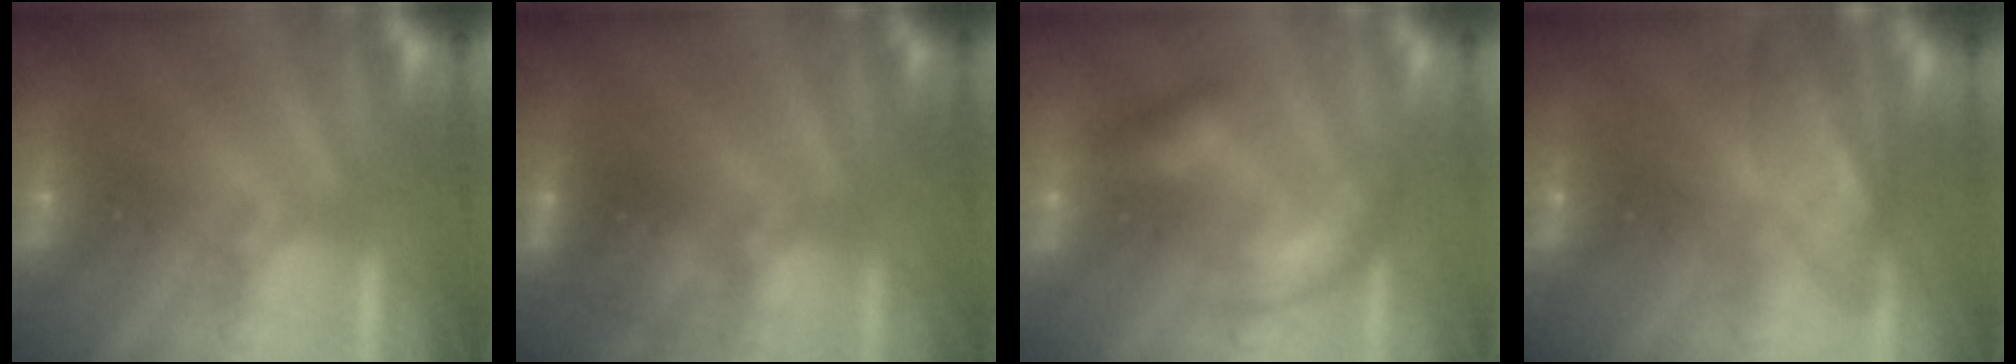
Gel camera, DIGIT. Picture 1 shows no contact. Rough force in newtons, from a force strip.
{"total": 2.8}
{"total": 2.5}
{"total": 7.8}